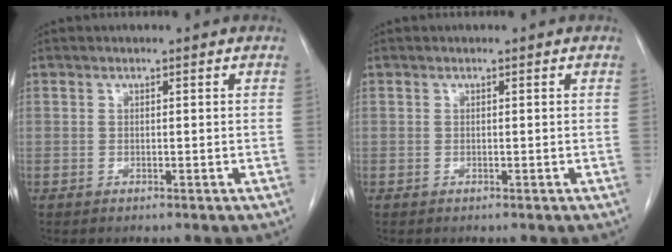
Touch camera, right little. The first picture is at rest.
{"total": 0.0}